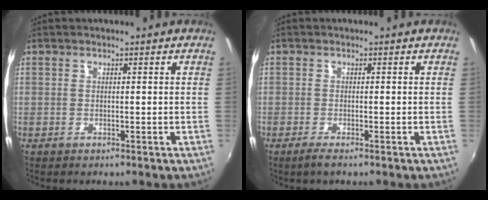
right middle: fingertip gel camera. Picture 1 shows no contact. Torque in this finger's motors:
{"motor_torque": [0.59, -0.65, 0.20, 0.05]}